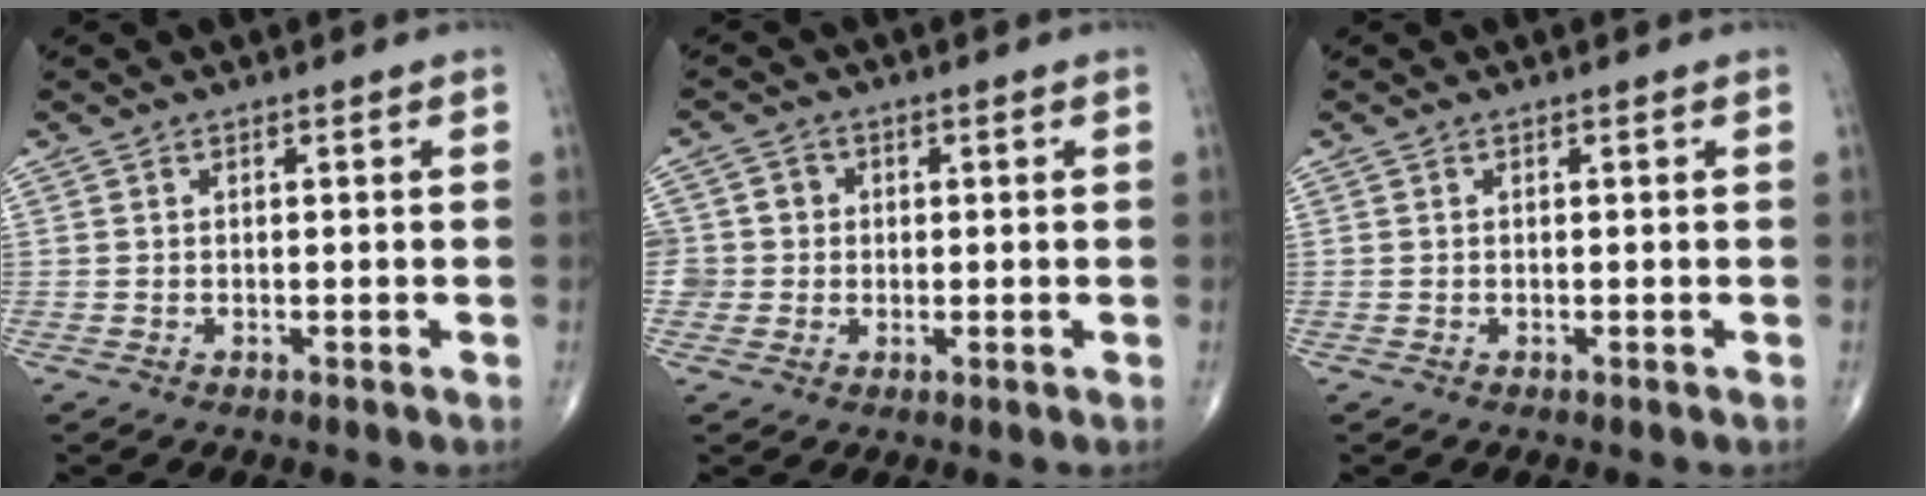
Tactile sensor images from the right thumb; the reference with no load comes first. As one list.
[{"total": 4.8, "force": [0.0, 4.8, 0.4], "torque": [0.023, 0.009, -0.003]}, {"total": 0.0}]